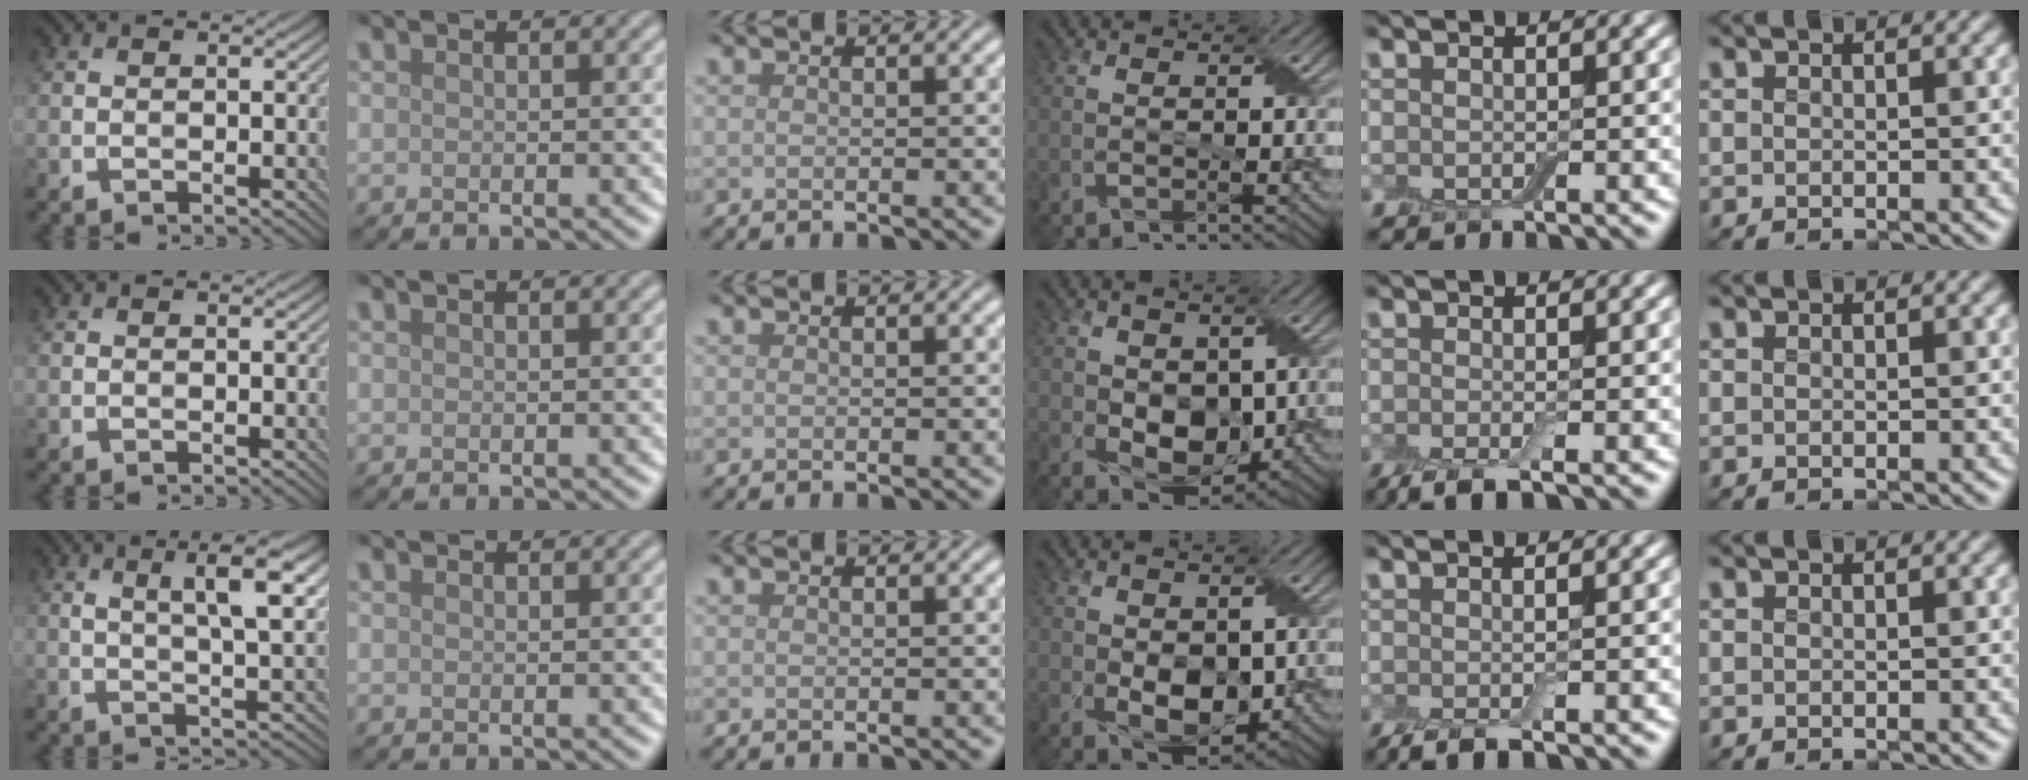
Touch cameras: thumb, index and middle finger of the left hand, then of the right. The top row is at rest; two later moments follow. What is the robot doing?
{"motion": "peel", "object": "small bumper sticker"}